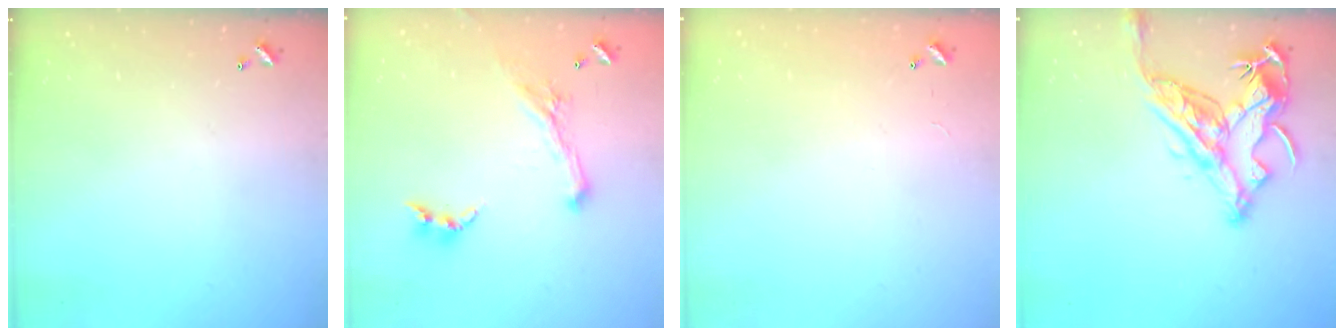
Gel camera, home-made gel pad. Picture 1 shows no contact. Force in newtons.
{"total": 1.8, "press": 1.7, "slide": 0.4}
{"total": 7.2, "press": 7.2, "slide": 0.5}
{"total": 16.2, "press": 16.1, "slide": 2.1}